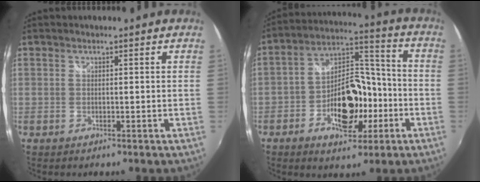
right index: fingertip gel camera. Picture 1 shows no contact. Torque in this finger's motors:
{"motor_torque": [1.17, 0.97, 0.35, 0.12]}